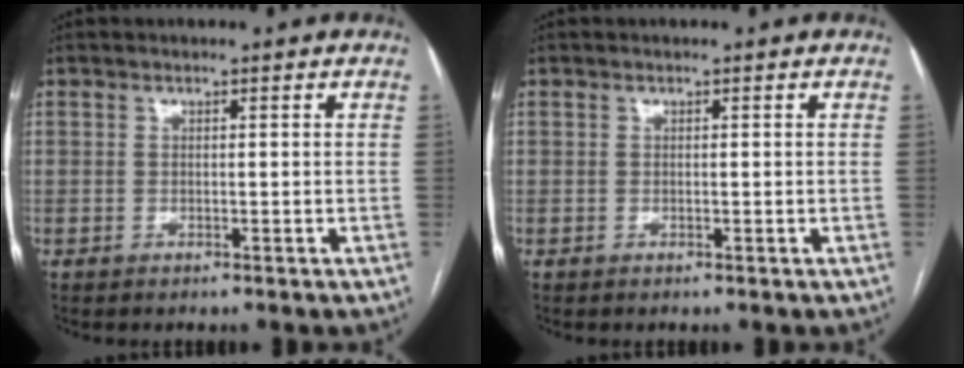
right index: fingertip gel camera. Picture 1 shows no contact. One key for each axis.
{"total": 0.0}